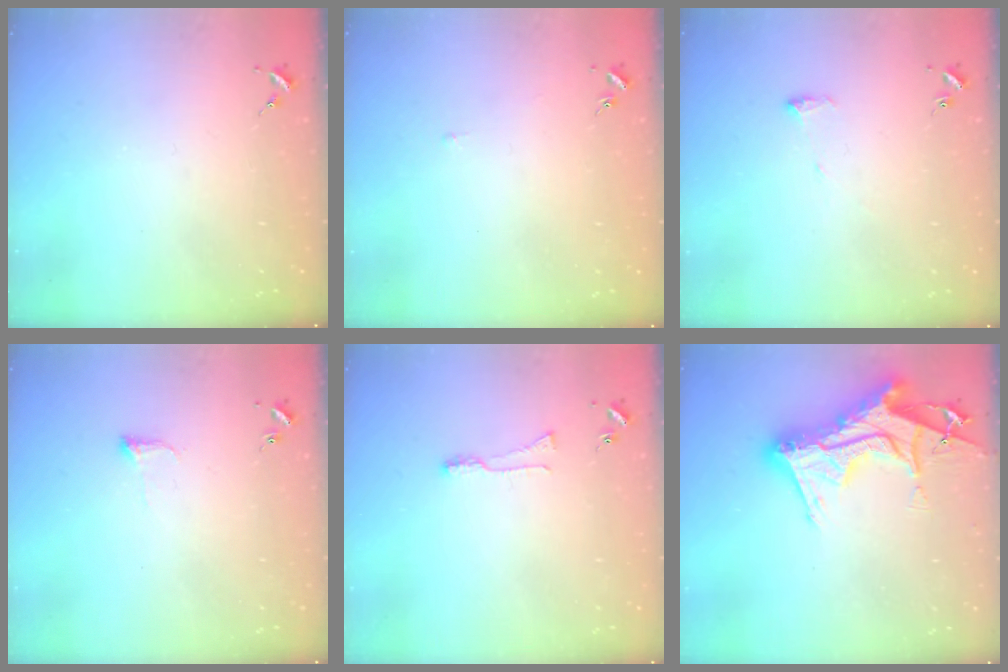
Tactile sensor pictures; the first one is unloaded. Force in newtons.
{"total": 2.4, "press": 2.4, "slide": 0.3}
{"total": 4.7, "press": 4.6, "slide": 0.6}
{"total": 4.5, "press": 4.5, "slide": 0.6}
{"total": 6.0, "press": 6.0, "slide": 0.7}
{"total": 22.4, "press": 22.4, "slide": 1.8}